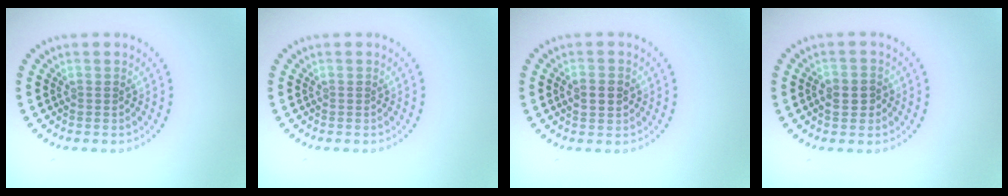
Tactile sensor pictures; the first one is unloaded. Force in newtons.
{"total": 0.0}
{"total": 2.2, "press": 2.2, "slide": 0.2}
{"total": 2.4, "press": 2.3, "slide": 0.6}